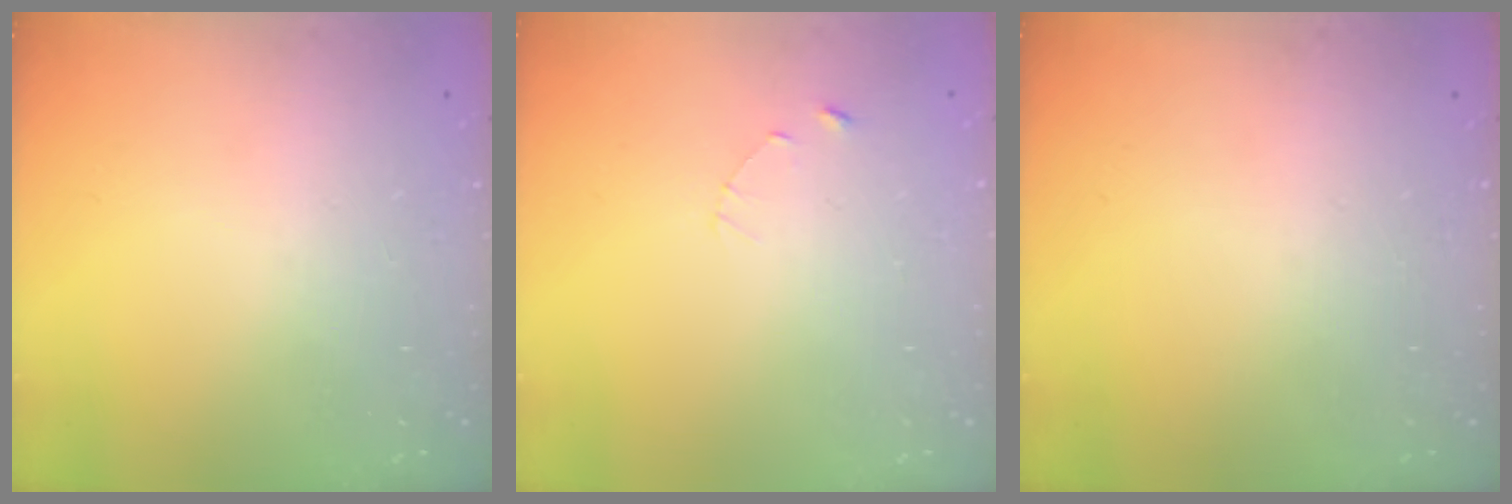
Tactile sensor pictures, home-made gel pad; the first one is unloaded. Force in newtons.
{"total": 1.0, "press": 1.0, "slide": 0.2}
{"total": 0.0}